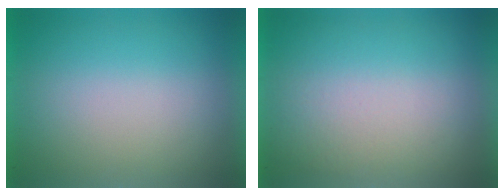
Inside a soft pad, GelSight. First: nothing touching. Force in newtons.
{"total": 1.4}